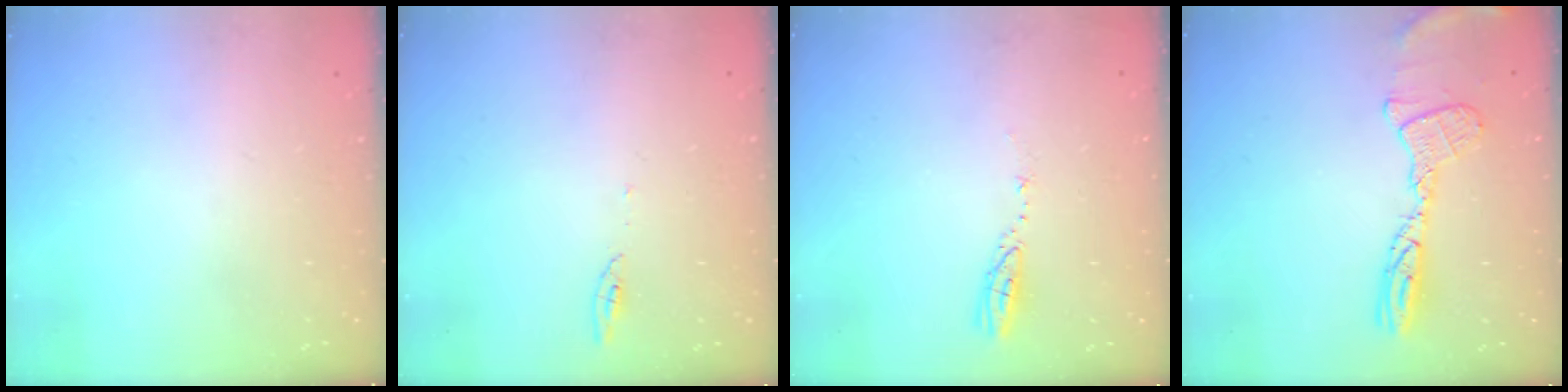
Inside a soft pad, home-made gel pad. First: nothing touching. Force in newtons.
{"total": 3.8, "press": 3.7, "slide": 0.4}
{"total": 3.7, "press": 3.6, "slide": 0.3}
{"total": 12.1, "press": 12.0, "slide": 0.9}